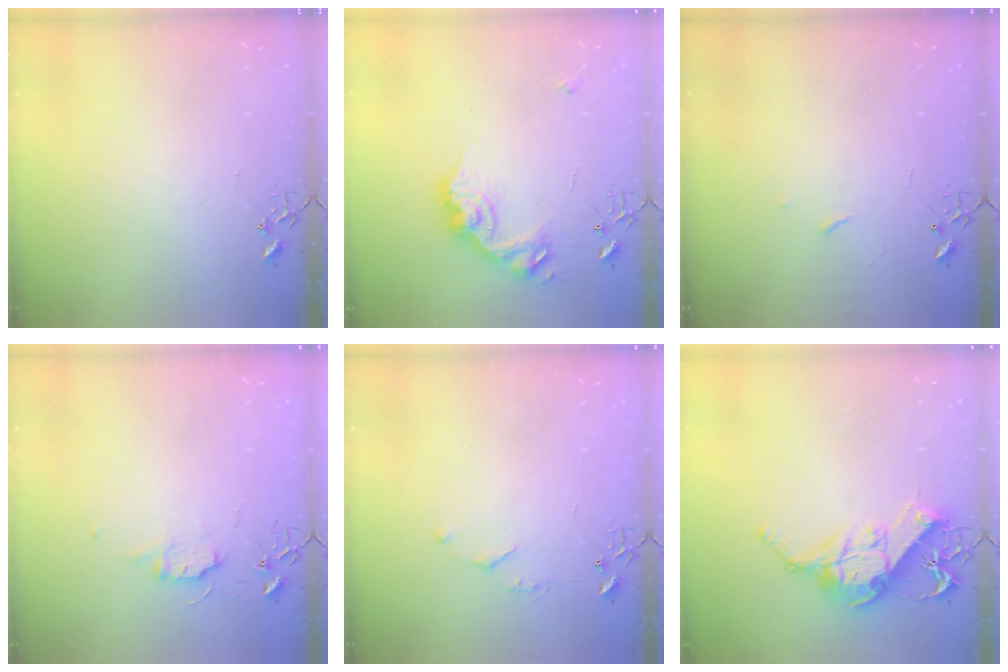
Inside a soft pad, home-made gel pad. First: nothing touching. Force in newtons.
{"total": 16.0, "press": 16.0, "slide": 0.3}
{"total": 2.9, "press": 2.8, "slide": 0.5}
{"total": 7.3, "press": 7.3, "slide": 0.7}
{"total": 4.3, "press": 4.3, "slide": 0.7}
{"total": 15.3, "press": 15.1, "slide": 2.1}